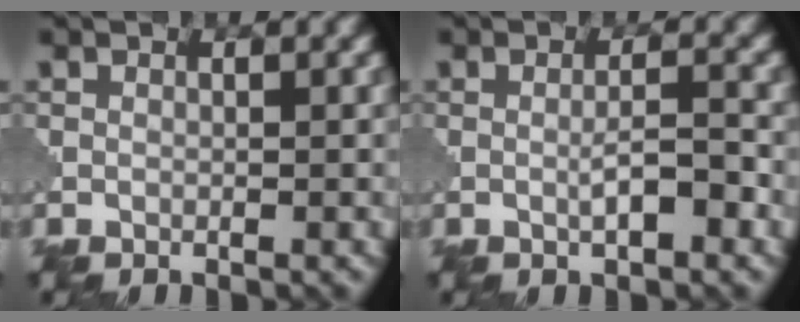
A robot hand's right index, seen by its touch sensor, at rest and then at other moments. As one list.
[{"total": 2.5, "force": [-0.7, 0.4, 2.4], "torque": [-0.040, 0.003, -0.014]}]